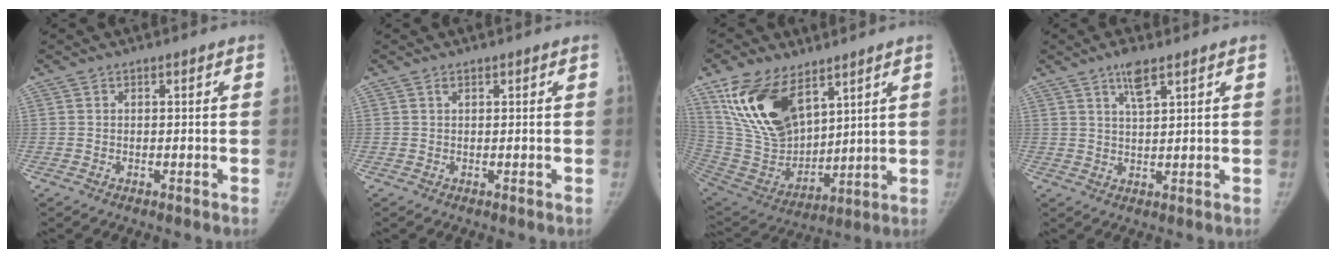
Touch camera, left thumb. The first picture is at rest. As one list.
[{"total": 0.7, "force": [0.5, 0.4, 0.2], "torque": [-0.002, -0.002, 0.007]}, {"total": 19.8, "force": [10.6, 10.9, 12.7], "torque": [-0.211, -0.054, 0.217]}, {"total": 4.5, "force": [2.9, 1.2, 3.2], "torque": [-0.055, -0.014, 0.054]}]